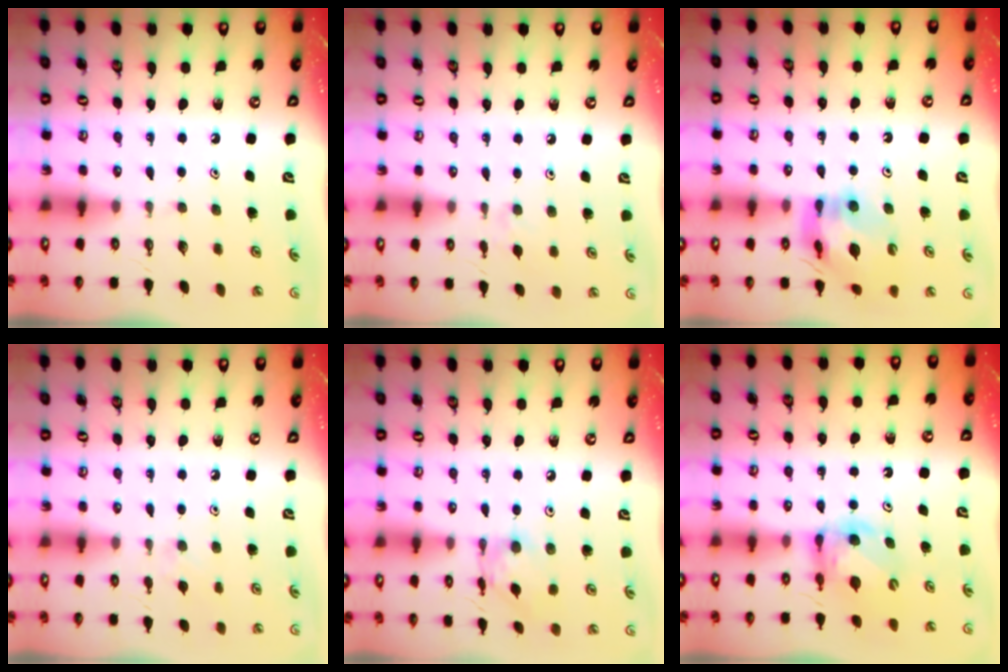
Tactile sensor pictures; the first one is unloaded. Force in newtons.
{"total": 3.7, "press": 3.7, "slide": 0.6}
{"total": 12.3, "press": 12.2, "slide": 1.5}
{"total": 3.7, "press": 3.6, "slide": 0.6}
{"total": 8.3, "press": 8.3, "slide": 0.6}
{"total": 6.4, "press": 6.4, "slide": 0.2}